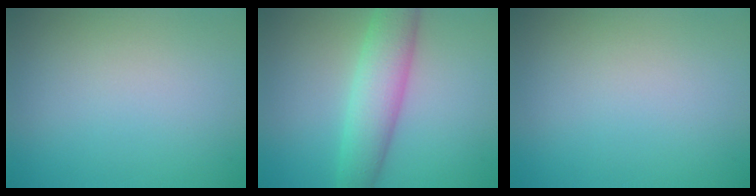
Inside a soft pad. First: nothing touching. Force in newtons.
{"total": 5.6, "press": 5.6, "slide": 0.1}
{"total": 0.0}